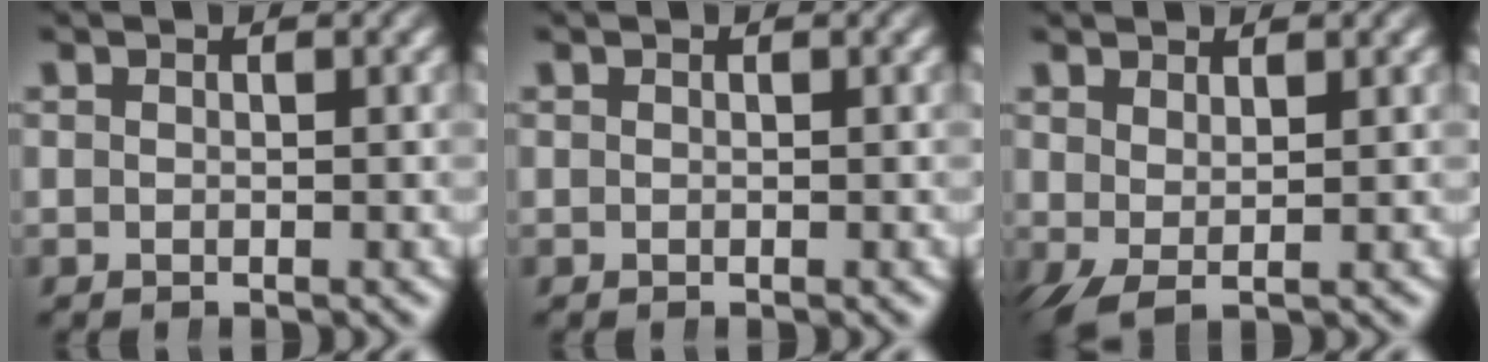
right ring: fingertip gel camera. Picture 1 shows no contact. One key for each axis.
{"total": 0.0}
{"total": 1.4, "fx": 0.1, "fy": 0.6, "fz": 1.3, "tx": -0.032, "ty": -0.018, "tz": 0.019}